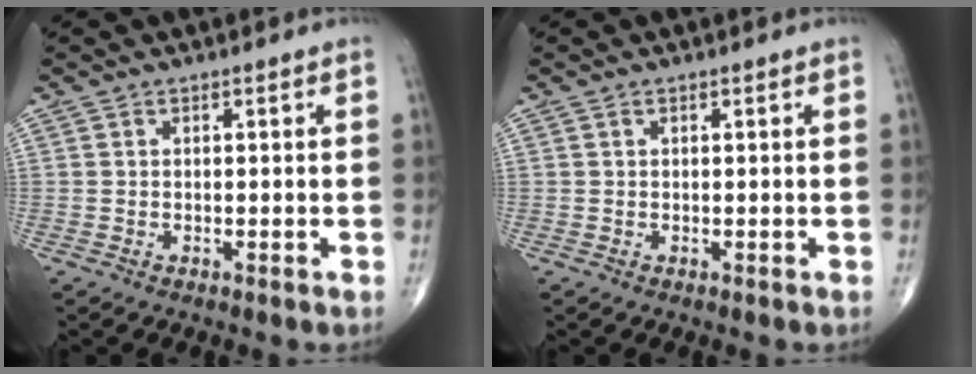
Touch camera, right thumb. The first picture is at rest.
{"total": 0.0}